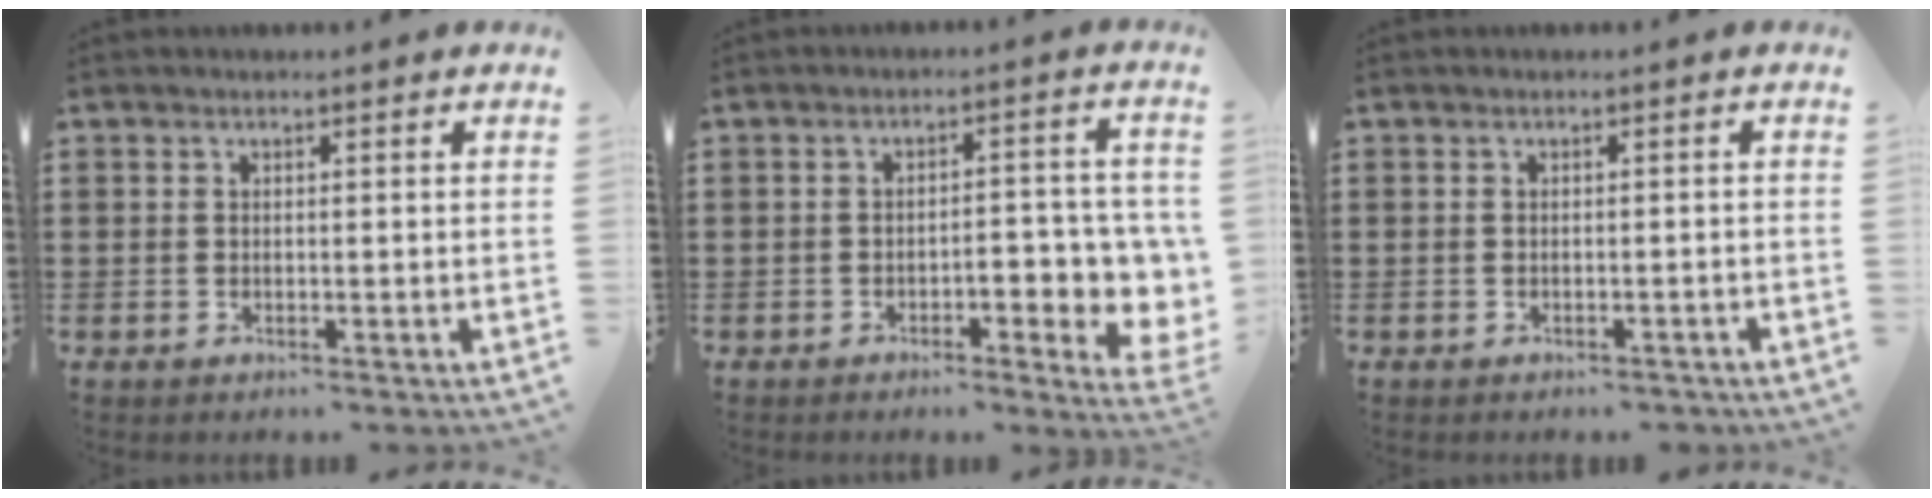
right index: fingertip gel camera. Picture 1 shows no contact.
{"total": 6.3, "force": [-1.8, 2.4, 5.6], "torque": [-0.069, -0.005, -0.033]}
{"total": 1.0, "force": [-0.9, 0.3, 0.1], "torque": [-0.007, 0.000, -0.019]}